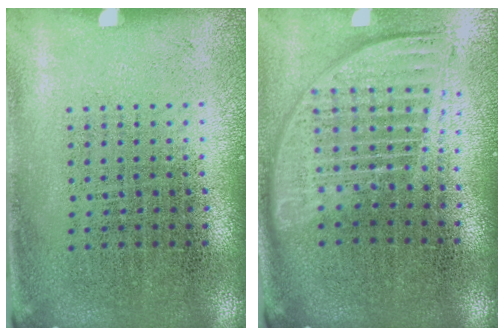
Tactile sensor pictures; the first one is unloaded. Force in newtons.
{"total": 1.8, "press": 1.5, "slide": 0.9}